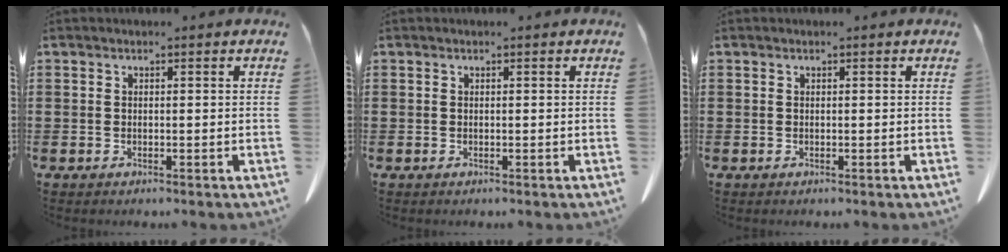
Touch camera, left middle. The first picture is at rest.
{"total": 0.0}
{"total": 0.0}